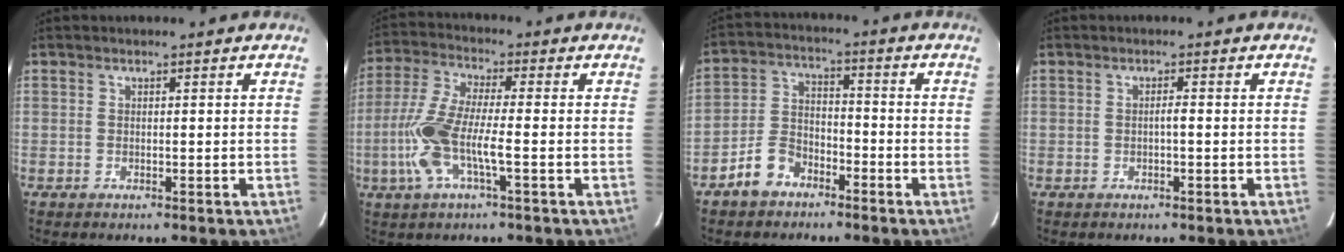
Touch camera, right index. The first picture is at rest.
{"total": 9.6, "force": [-2.6, 1.5, 9.2], "torque": [-0.204, 0.004, -0.055]}
{"total": 6.9, "force": [-4.6, 4.4, 2.7], "torque": [-0.066, 0.016, -0.086]}
{"total": 0.6, "force": [-0.2, 0.0, 0.6], "torque": [-0.010, 0.001, -0.004]}